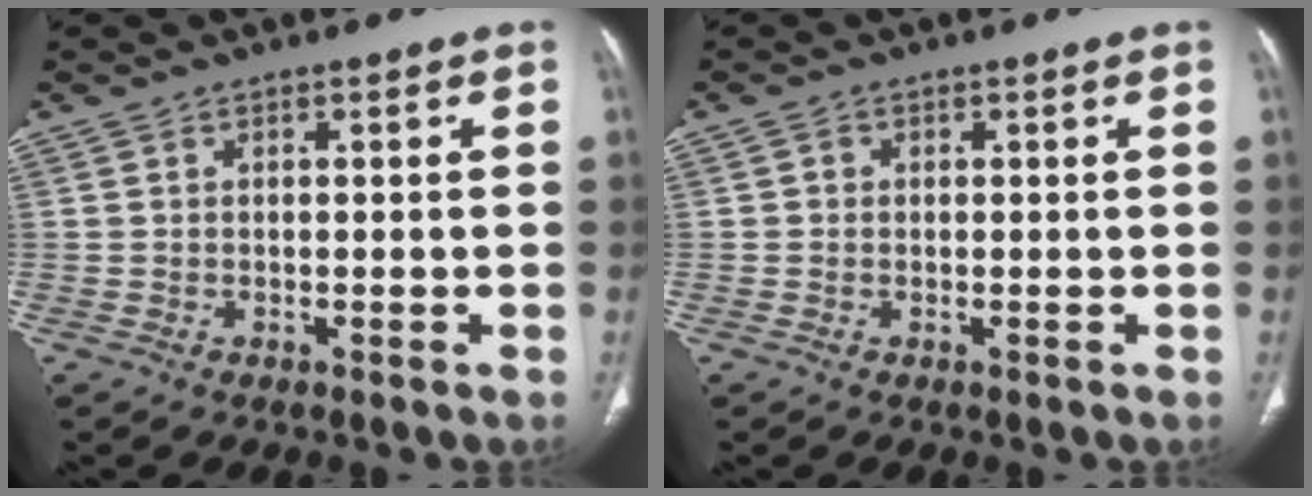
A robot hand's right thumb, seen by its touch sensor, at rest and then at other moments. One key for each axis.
{"total": 0.9, "fx": 0.1, "fy": 0.9, "fz": 0.3, "tx": -0.001, "ty": 0.002, "tz": 0.000}